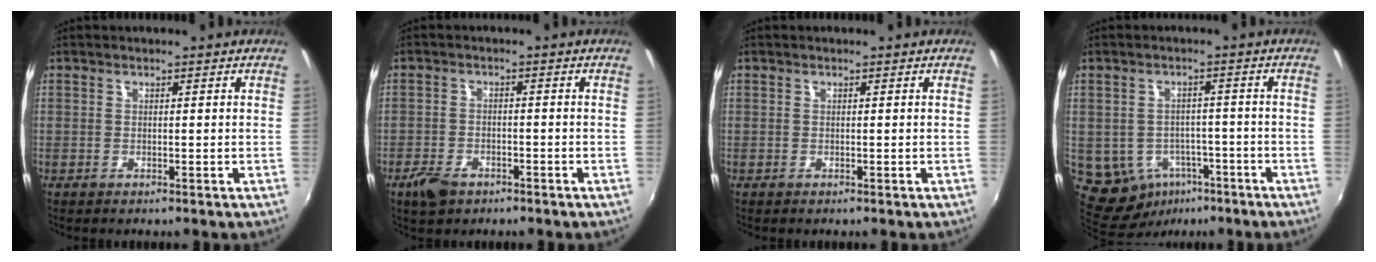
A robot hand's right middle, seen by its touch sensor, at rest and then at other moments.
{"total": 5.0, "force": [-3.4, 2.8, 2.5], "torque": [-0.068, -0.006, -0.059]}
{"total": 0.0}
{"total": 9.3, "force": [-4.2, 7.3, 3.9], "torque": [-0.095, 0.000, -0.039]}